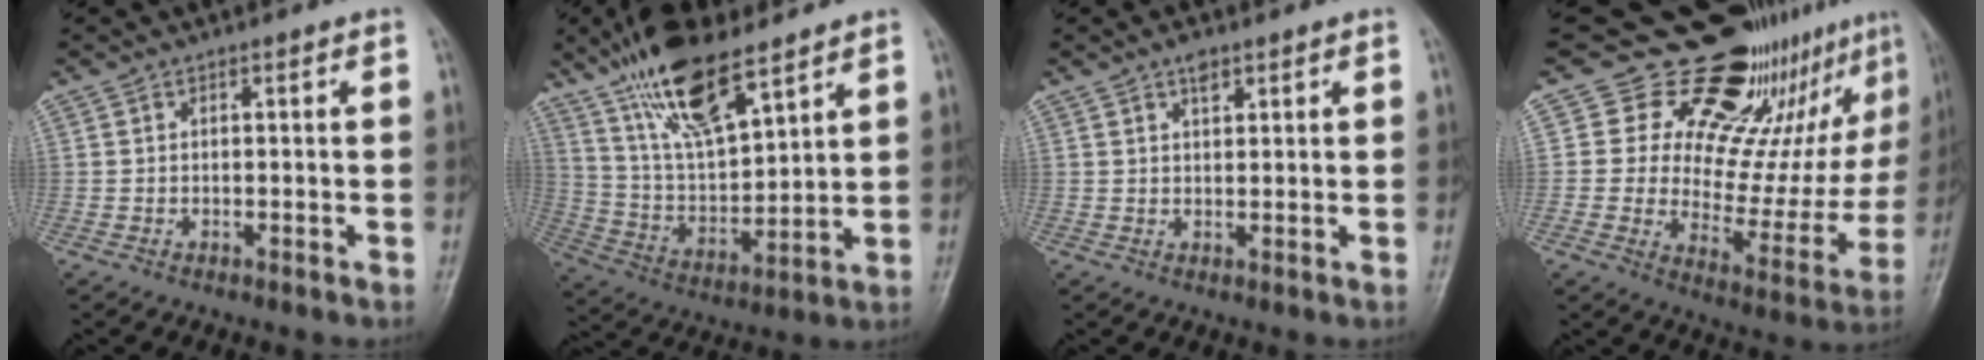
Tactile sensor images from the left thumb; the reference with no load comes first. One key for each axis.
{"total": 17.1, "fx": 11.6, "fy": 5.7, "fz": 11.1, "tx": -0.184, "ty": -0.052, "tz": 0.229}
{"total": 2.4, "fx": 1.5, "fy": 1.2, "fz": 1.4, "tx": -0.015, "ty": -0.007, "tz": 0.025}
{"total": 22.9, "fx": 17.2, "fy": 10.4, "fz": 11.0, "tx": -0.097, "ty": -0.104, "tz": 0.234}